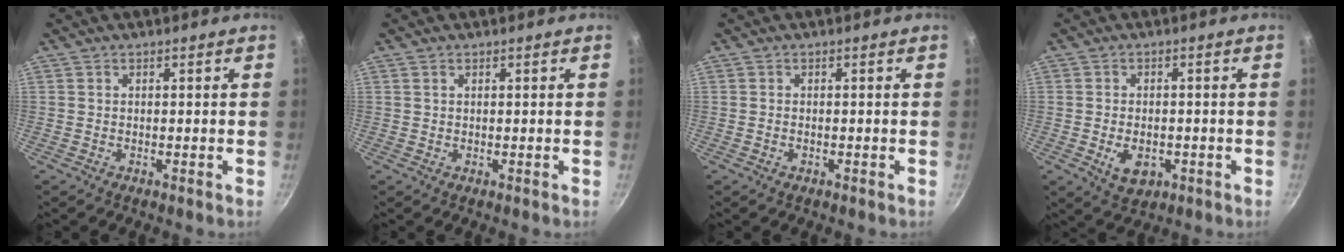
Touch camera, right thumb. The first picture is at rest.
{"total": 0.6, "force": [0.3, 0.3, 0.3], "torque": [-0.004, -0.001, 0.006]}
{"total": 0.7, "force": [-0.2, 0.5, 0.4], "torque": [-0.011, 0.005, -0.003]}
{"total": 5.5, "force": [-1.7, 3.6, 3.8], "torque": [-0.054, 0.001, -0.019]}